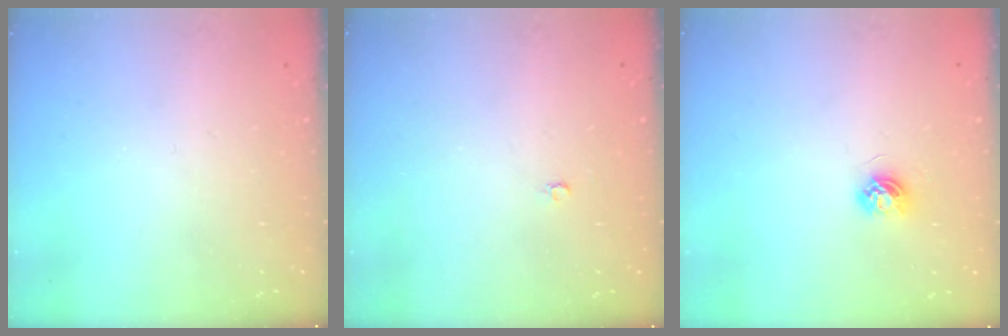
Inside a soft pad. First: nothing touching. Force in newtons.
{"total": 2.0, "press": 2.0, "slide": 0.4}
{"total": 4.2, "press": 4.2, "slide": 0.4}